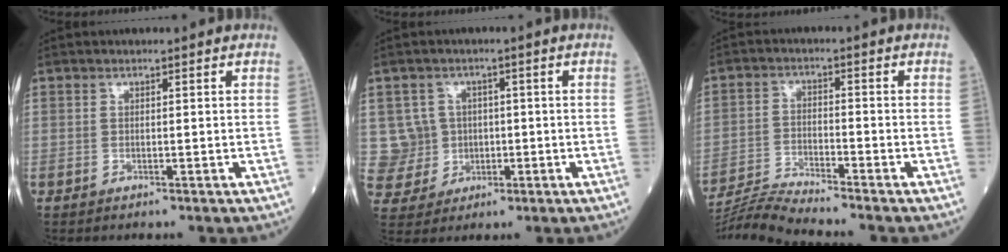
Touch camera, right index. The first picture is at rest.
{"total": 6.0, "force": [0.8, 6.0, 0.0], "torque": [0.001, 0.016, 0.024]}
{"total": 7.4, "force": [-6.9, -2.5, 1.0], "torque": [-0.027, -0.014, -0.134]}